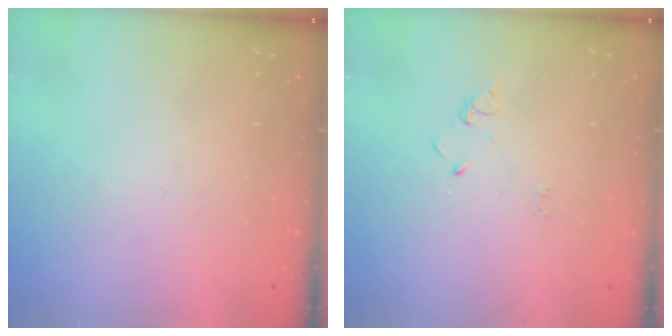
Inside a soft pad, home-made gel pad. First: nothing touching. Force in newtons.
{"total": 2.4, "press": 2.4, "slide": 0.3}